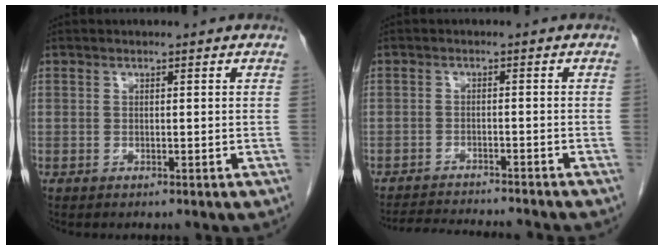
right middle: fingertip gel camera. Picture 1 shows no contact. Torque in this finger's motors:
{"motor_torque": [0.34, -0.28, 0.02, 0.01]}